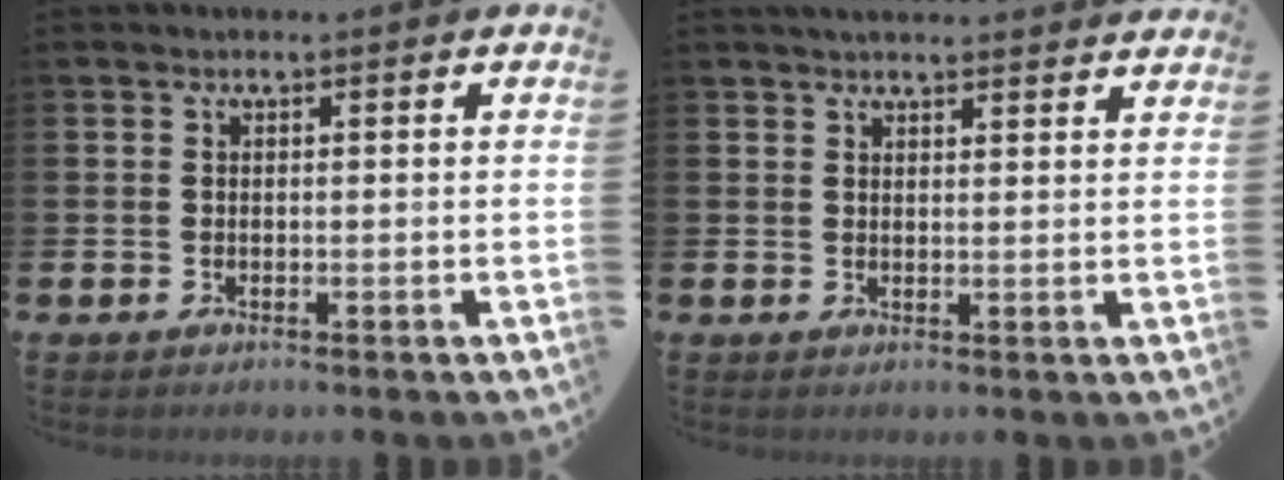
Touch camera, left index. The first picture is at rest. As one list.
[{"total": 2.9, "force": [2.9, 0.1, 0.2], "torque": [-0.006, -0.014, 0.053]}]